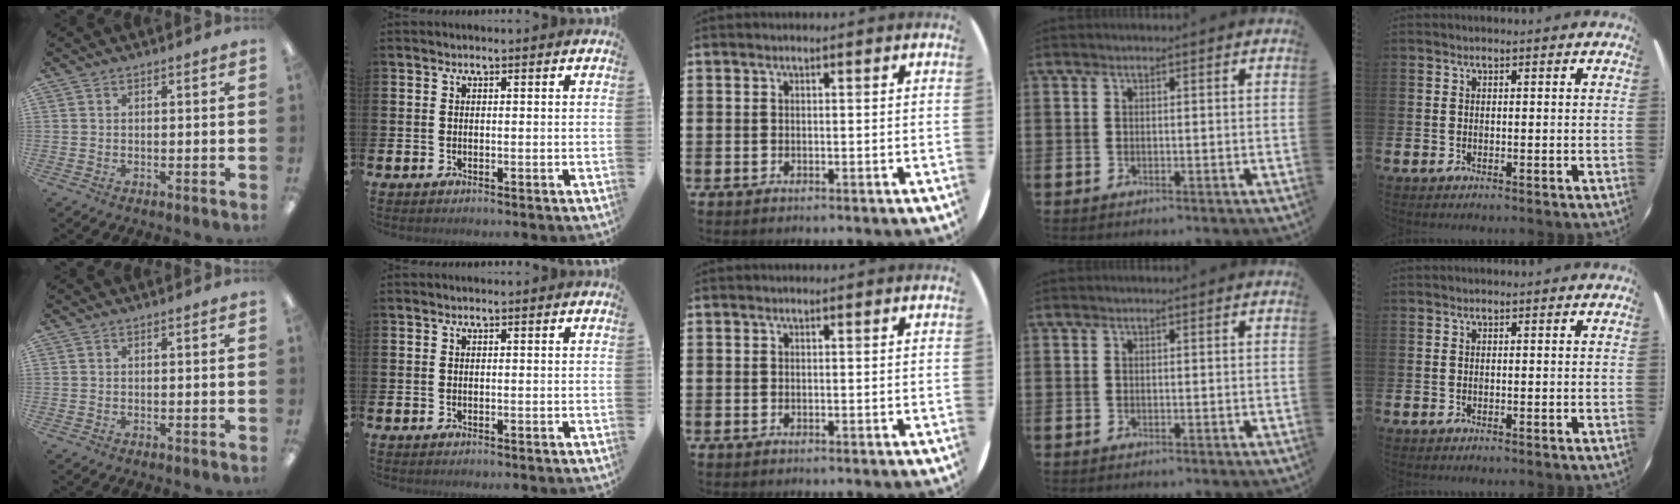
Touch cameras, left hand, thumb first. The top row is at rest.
{}